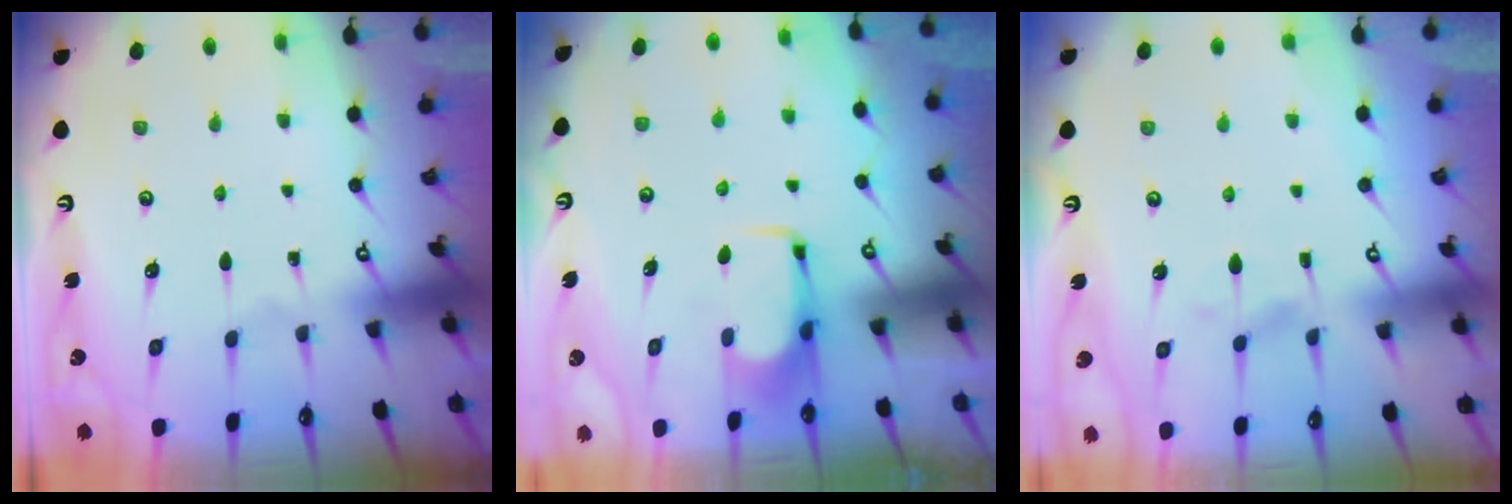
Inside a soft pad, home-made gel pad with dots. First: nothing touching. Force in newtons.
{"total": 1.7, "press": 1.6, "slide": 0.4}
{"total": 1.6, "press": 1.2, "slide": 1.0}